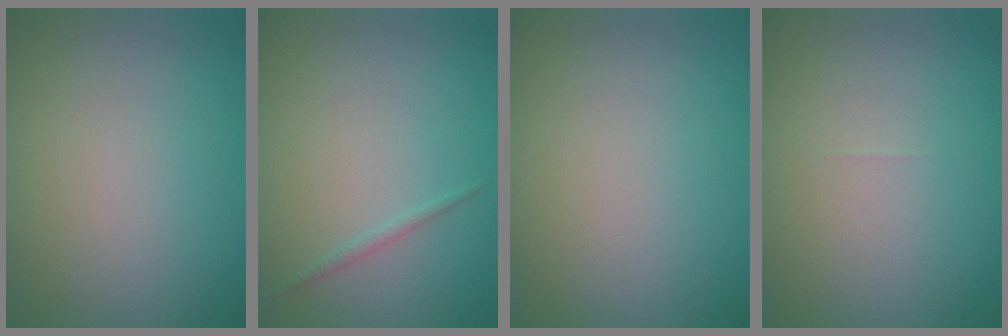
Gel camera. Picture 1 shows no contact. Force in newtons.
{"total": 0.7, "press": 0.7, "slide": 0.0}
{"total": 0.0}
{"total": 0.0}